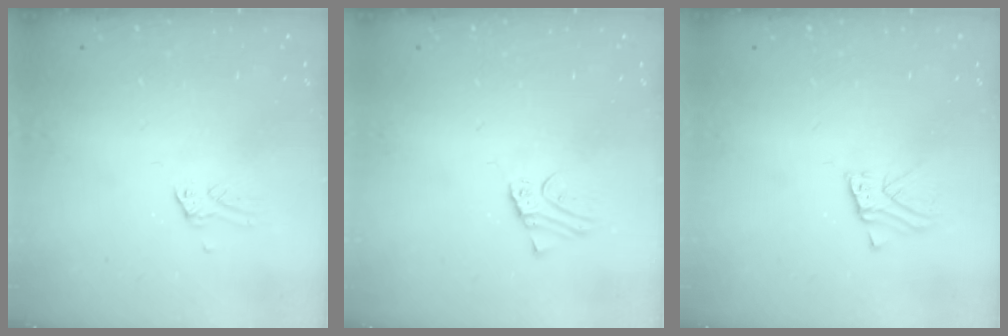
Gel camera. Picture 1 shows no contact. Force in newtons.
{"total": 2.3, "press": 2.3, "slide": 0.2}
{"total": 3.4, "press": 3.4, "slide": 0.2}